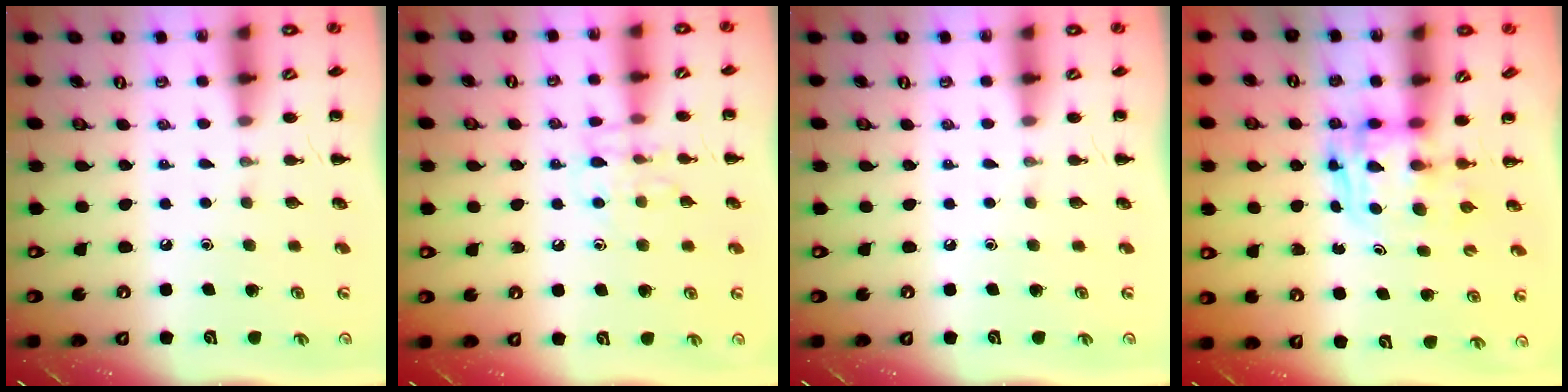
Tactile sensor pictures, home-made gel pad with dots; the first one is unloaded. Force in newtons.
{"total": 8.0, "press": 8.0, "slide": 0.7}
{"total": 0.0}
{"total": 2.6, "press": 2.6, "slide": 0.2}